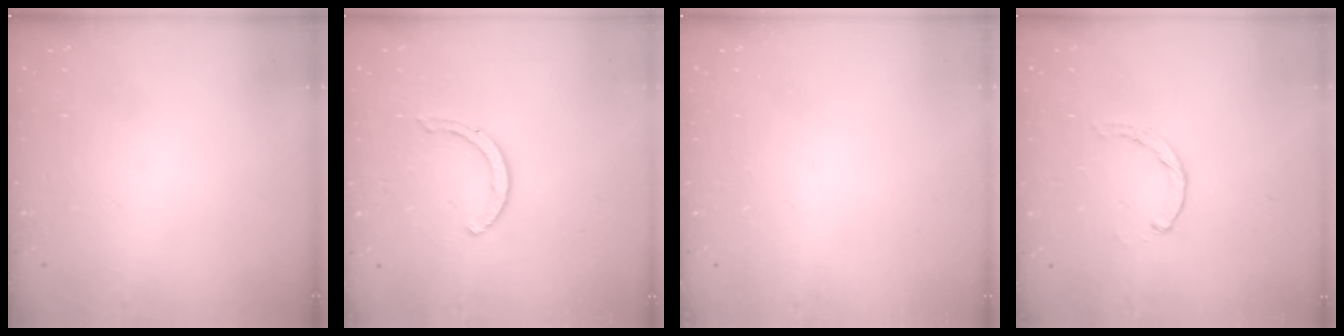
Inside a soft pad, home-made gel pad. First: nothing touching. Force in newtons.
{"total": 2.9, "press": 2.9, "slide": 0.4}
{"total": 0.0}
{"total": 0.0}